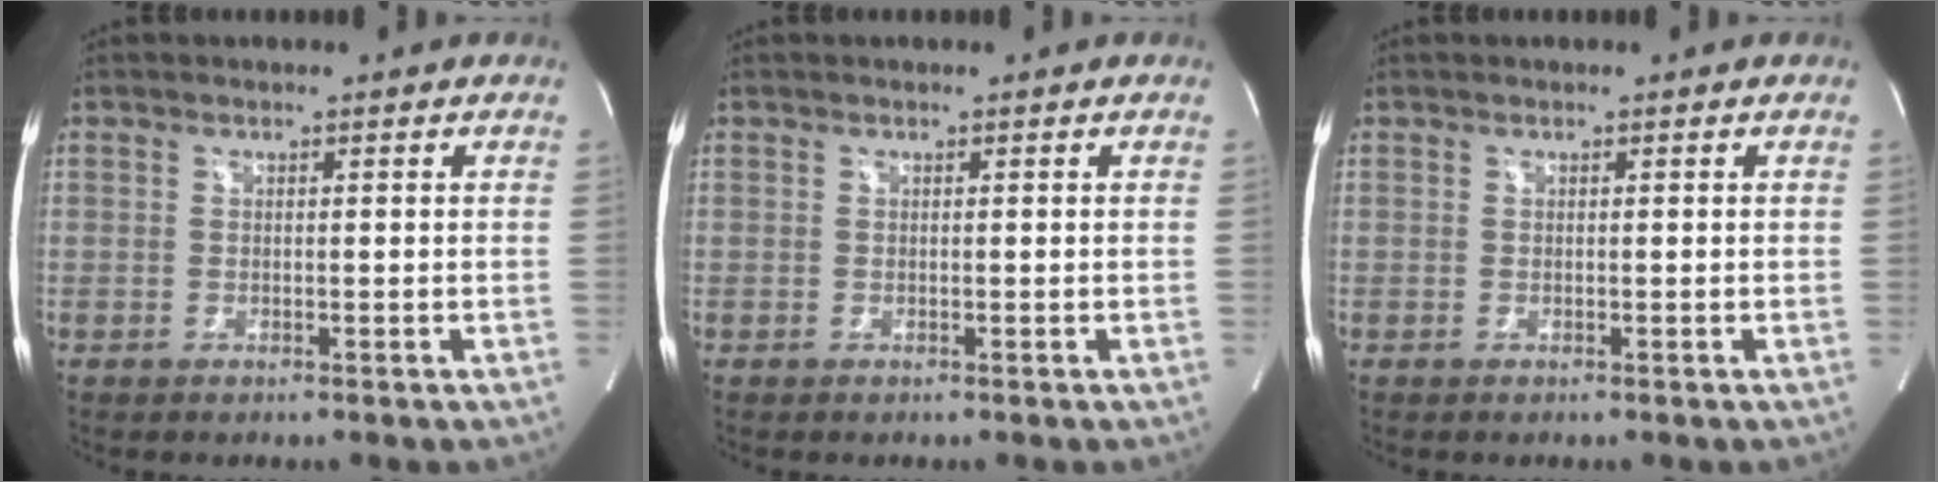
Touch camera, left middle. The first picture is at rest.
{"total": 0.0}
{"total": 0.0}